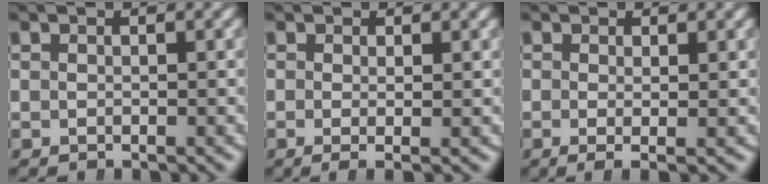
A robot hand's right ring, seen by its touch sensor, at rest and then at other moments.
{"total": 1.6, "force": [-0.6, 0.3, 1.5], "torque": [-0.037, -0.014, -0.007]}
{"total": 2.0, "force": [-0.8, 0.4, 1.8], "torque": [-0.043, -0.017, -0.008]}